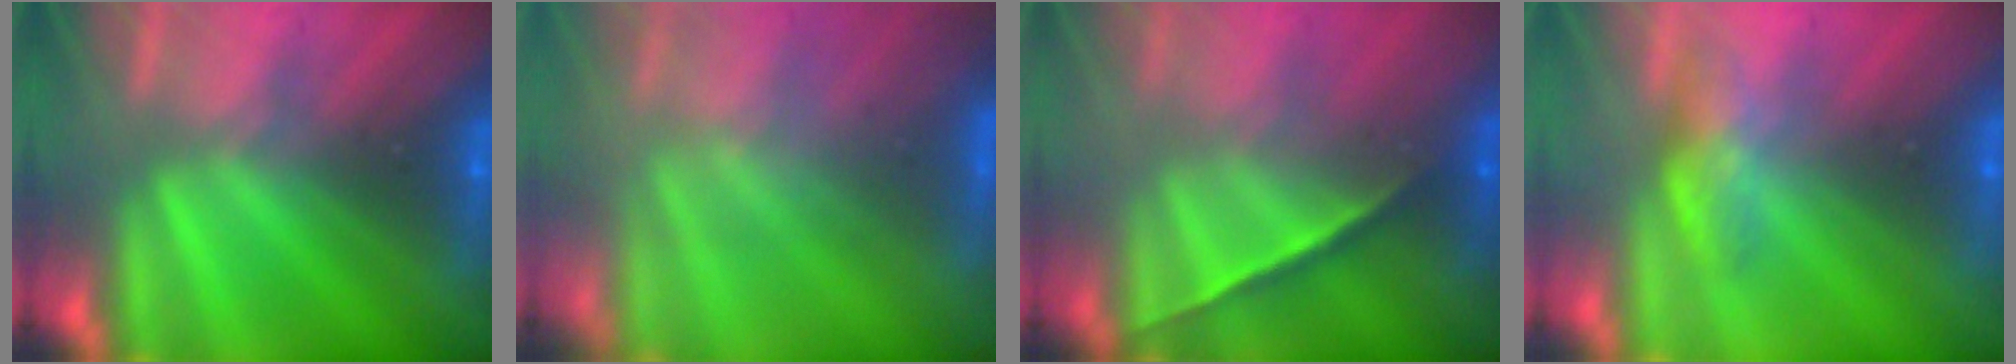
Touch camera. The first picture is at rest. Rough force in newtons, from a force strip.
{"total": 2.9}
{"total": 1.1}
{"total": 2.6}